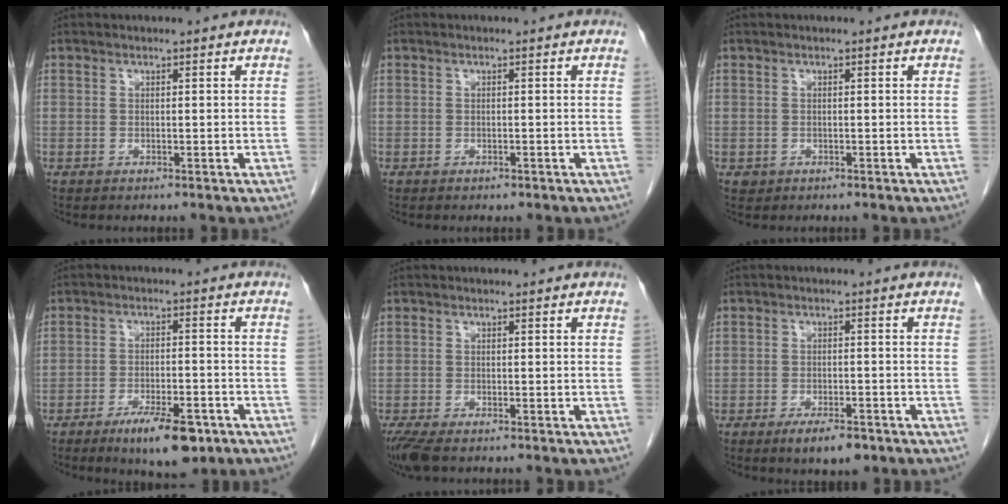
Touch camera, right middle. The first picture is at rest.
{"total": 0.6, "force": [-0.4, 0.3, 0.3], "torque": [-0.009, -0.001, -0.003]}
{"total": 0.7, "force": [-0.2, 0.6, 0.1], "torque": [-0.003, 0.003, 0.000]}
{"total": 8.7, "force": [-5.3, 2.4, 6.4], "torque": [-0.102, -0.008, -0.078]}
{"total": 3.8, "force": [-2.7, 1.0, 2.4], "torque": [-0.051, -0.013, -0.048]}
{"total": 4.8, "force": [-3.1, 1.6, 3.3], "torque": [-0.056, -0.004, -0.043]}